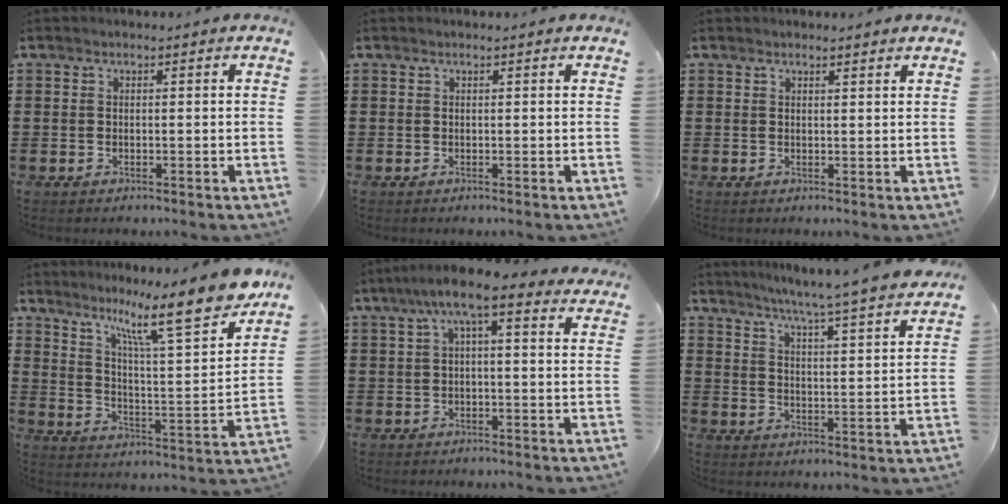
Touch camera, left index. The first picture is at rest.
{"total": 0.0}
{"total": 1.2, "force": [1.2, 0.0, 0.1], "torque": [-0.004, 0.000, 0.024]}
{"total": 13.5, "force": [10.3, 1.4, 8.6], "torque": [-0.157, -0.063, 0.163]}
{"total": 7.4, "force": [4.0, 1.2, 6.1], "torque": [-0.125, 0.003, 0.068]}
{"total": 5.2, "force": [4.7, -1.4, 1.6], "torque": [-0.053, -0.047, 0.073]}